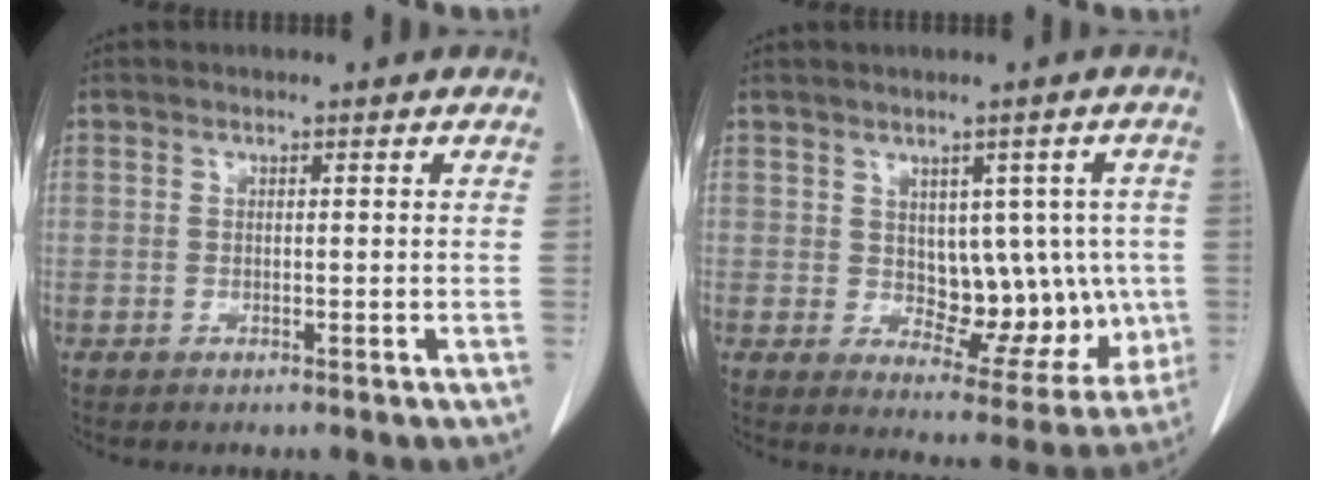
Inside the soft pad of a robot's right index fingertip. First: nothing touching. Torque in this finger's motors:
{"motor_torque": [0.21, 0.08, 0.14, 0.01]}